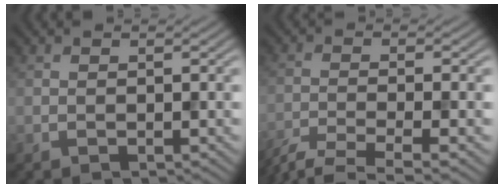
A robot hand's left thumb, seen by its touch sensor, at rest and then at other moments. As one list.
[{"total": 6.4, "force": [-4.8, 1.0, 4.1], "torque": [-0.076, -0.011, -0.092]}]